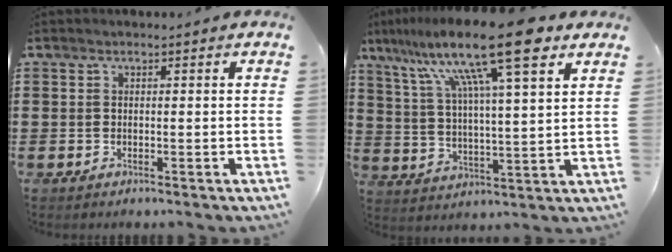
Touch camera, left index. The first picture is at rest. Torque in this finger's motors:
{"motor_torque": [2.14, 0.00, 1.05, 0.21]}